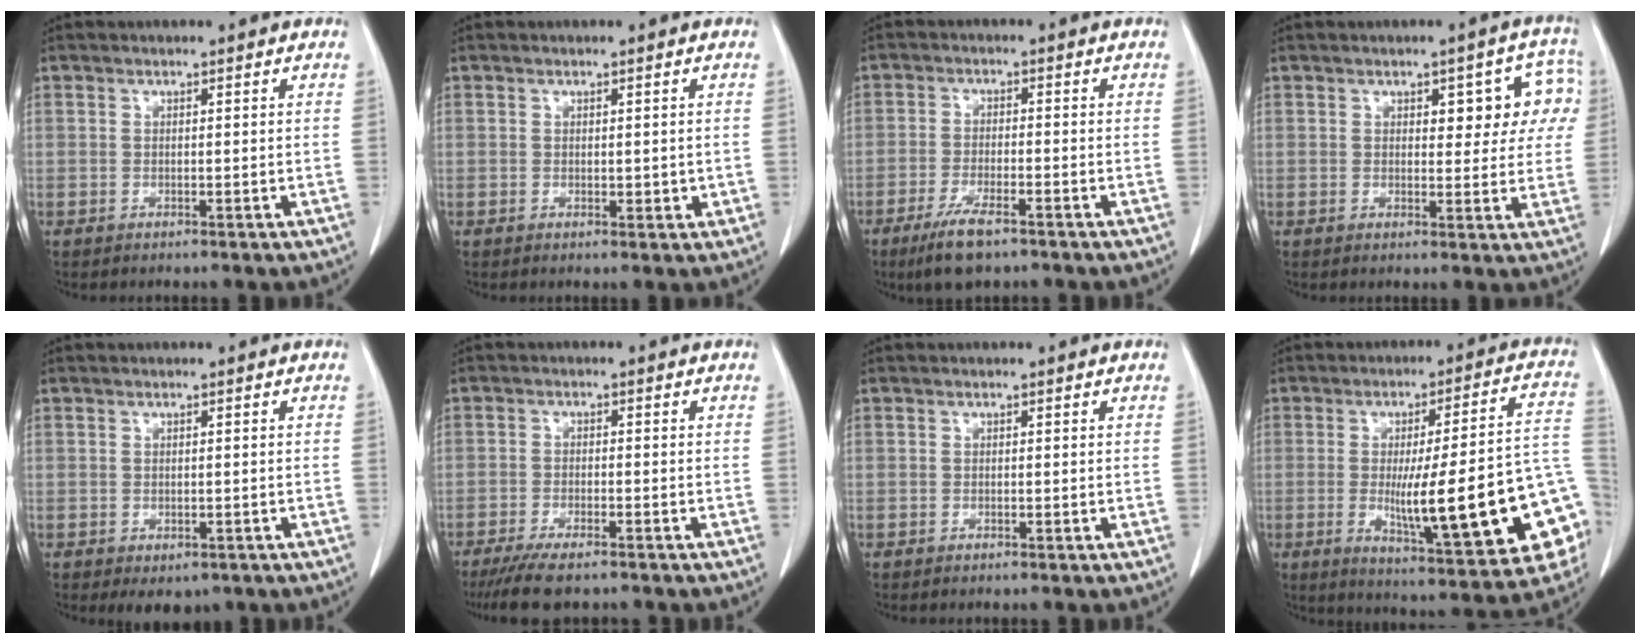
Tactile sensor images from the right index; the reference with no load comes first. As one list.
[{"total": 1.6, "force": [0.0, 0.9, 1.3], "torque": [-0.014, -0.003, 0.003]}, {"total": 6.7, "force": [-4.6, 1.3, 4.8], "torque": [-0.099, -0.016, -0.075]}, {"total": 7.2, "force": [2.2, 3.4, 5.9], "torque": [-0.050, 0.024, 0.024]}, {"total": 3.1, "force": [-1.8, 1.9, 1.5], "torque": [-0.010, -0.002, -0.015]}, {"total": 7.4, "force": [-6.0, 1.4, 4.1], "torque": [-0.070, -0.018, -0.097]}, {"total": 0.0}, {"total": 23.3, "force": [-4.6, 2.7, 22.7], "torque": [-0.251, 0.009, -0.053]}]